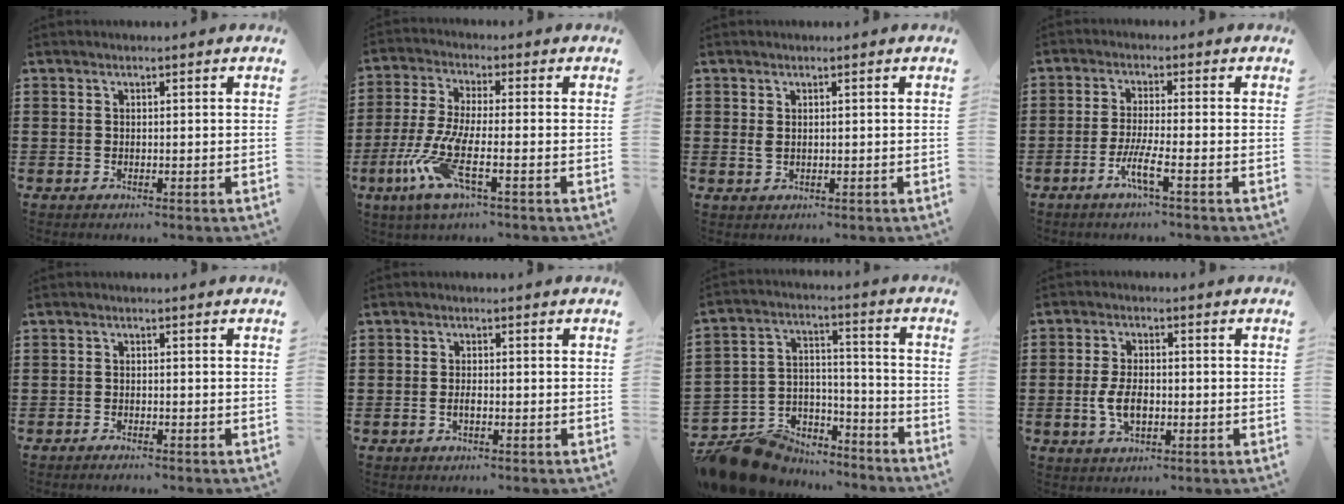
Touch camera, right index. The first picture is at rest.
{"total": 8.5, "force": [-3.9, 1.7, 7.4], "torque": [-0.188, -0.019, -0.080]}
{"total": 1.1, "force": [0.4, 0.6, 0.8], "torque": [-0.019, 0.003, 0.008]}
{"total": 4.8, "force": [-2.5, 0.0, 4.1], "torque": [-0.090, -0.014, -0.051]}
{"total": 1.0, "force": [-0.9, -0.2, 0.2], "torque": [-0.007, -0.004, -0.018]}
{"total": 1.2, "force": [-0.5, 0.3, 1.1], "torque": [-0.024, -0.006, -0.006]}
{"total": 10.8, "force": [-9.8, 4.2, 1.8], "torque": [-0.051, 0.030, -0.186]}
{"total": 5.1, "force": [-0.9, 2.6, 4.3], "torque": [-0.099, -0.004, -0.020]}